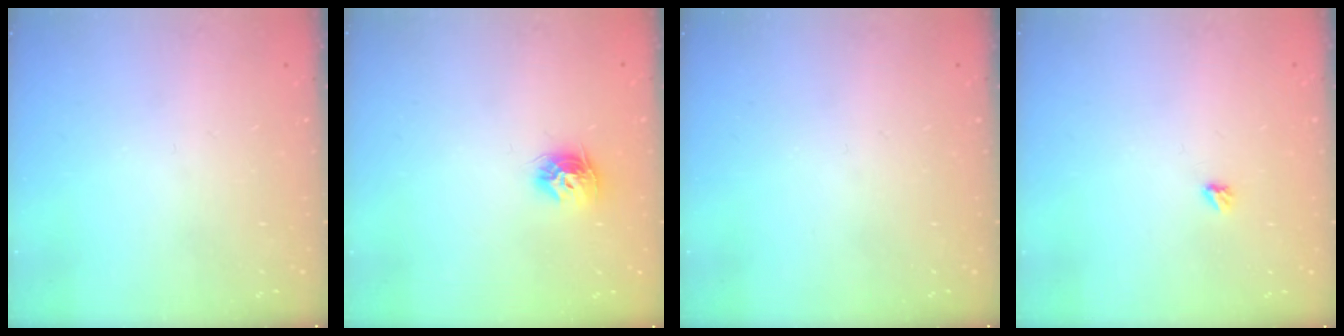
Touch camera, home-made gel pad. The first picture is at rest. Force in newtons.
{"total": 8.7, "press": 8.7, "slide": 0.3}
{"total": 0.0}
{"total": 2.9, "press": 2.9, "slide": 0.5}